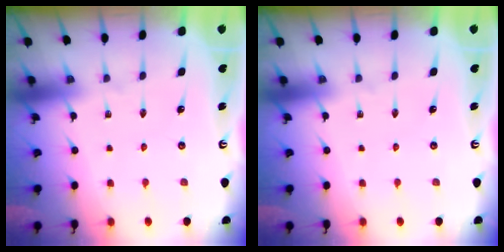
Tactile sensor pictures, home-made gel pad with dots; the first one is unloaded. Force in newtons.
{"total": 0.0}